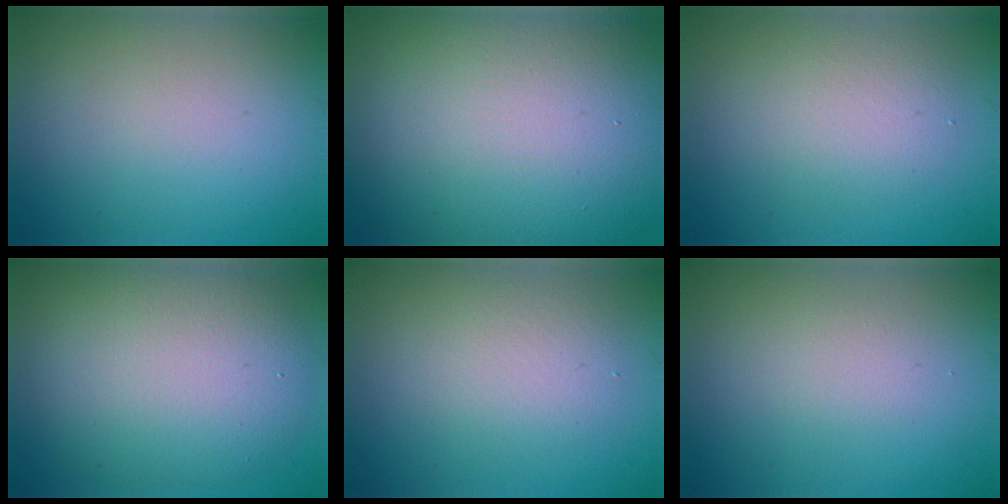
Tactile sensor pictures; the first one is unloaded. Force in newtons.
{"total": 17.8, "press": 17.7, "slide": 1.0}
{"total": 2.9, "press": 2.9, "slide": 0.4}
{"total": 9.0, "press": 9.0, "slide": 1.0}
{"total": 2.9, "press": 2.9, "slide": 0.4}
{"total": 1.3, "press": 1.3, "slide": 0.1}